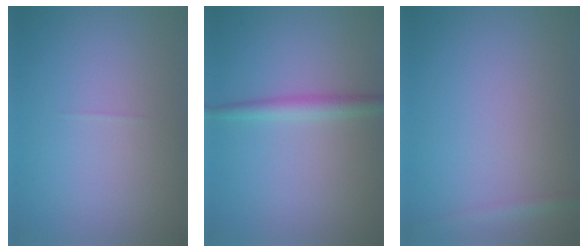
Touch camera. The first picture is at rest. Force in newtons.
{"total": 2.0, "press": 2.0, "slide": 0.0}
{"total": 1.1, "press": 1.1, "slide": 0.1}